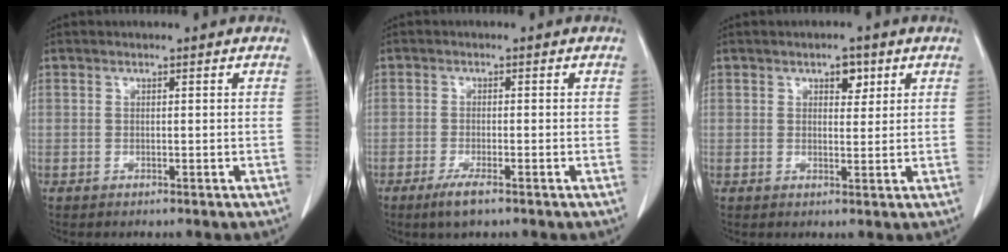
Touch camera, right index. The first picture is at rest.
{"total": 3.2, "force": [-2.1, 0.4, 2.4], "torque": [-0.051, -0.007, -0.038]}
{"total": 2.9, "force": [1.5, 1.6, 1.9], "torque": [-0.024, 0.003, 0.023]}